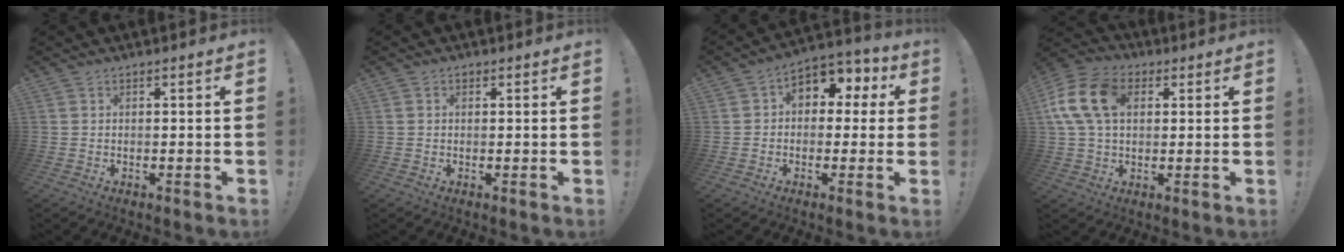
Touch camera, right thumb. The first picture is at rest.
{"total": 1.0, "force": [0.2, 0.9, 0.4], "torque": [-0.003, 0.001, 0.003]}
{"total": 6.8, "force": [1.3, 5.5, 3.7], "torque": [-0.049, -0.002, 0.028]}
{"total": 15.2, "force": [3.9, 10.3, 10.5], "torque": [-0.211, 0.007, 0.074]}